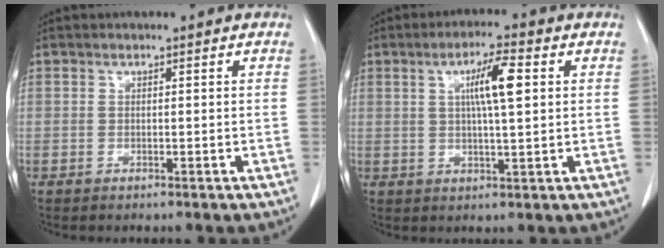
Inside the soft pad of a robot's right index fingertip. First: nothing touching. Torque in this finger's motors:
{"motor_torque": [0.45, 0.40, 0.25, 0.08]}